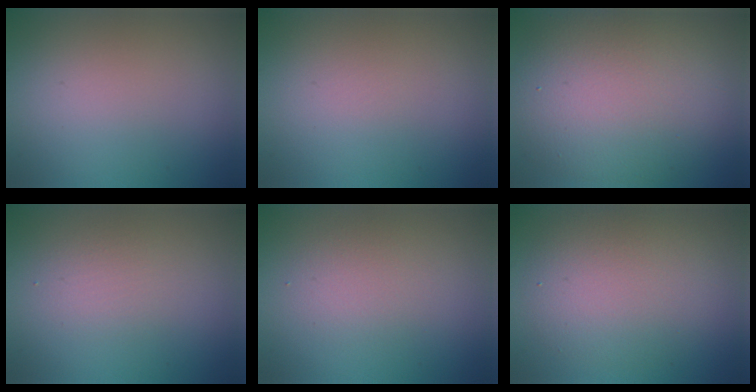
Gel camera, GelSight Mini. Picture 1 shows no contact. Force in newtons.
{"total": 0.0}
{"total": 10.2, "press": 10.1, "slide": 0.8}
{"total": 1.6, "press": 1.6, "slide": 0.1}
{"total": 2.0, "press": 2.0, "slide": 0.1}
{"total": 5.3, "press": 5.3, "slide": 0.5}